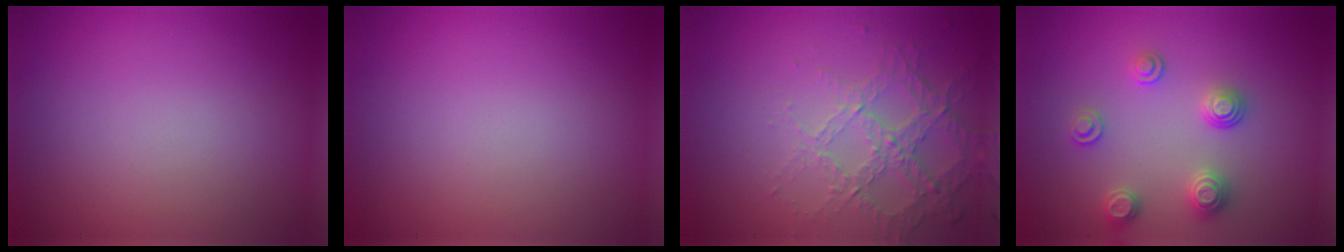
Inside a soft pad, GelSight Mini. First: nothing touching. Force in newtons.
{"total": 0.0}
{"total": 4.1, "press": 2.9, "slide": 3.0}
{"total": 2.6, "press": 2.6, "slide": 0.4}